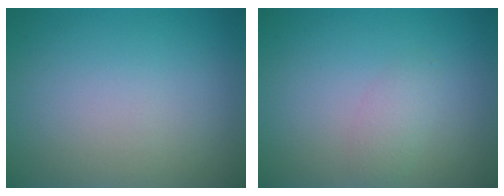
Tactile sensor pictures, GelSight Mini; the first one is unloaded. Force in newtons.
{"total": 1.5, "press": 1.5, "slide": 0.1}